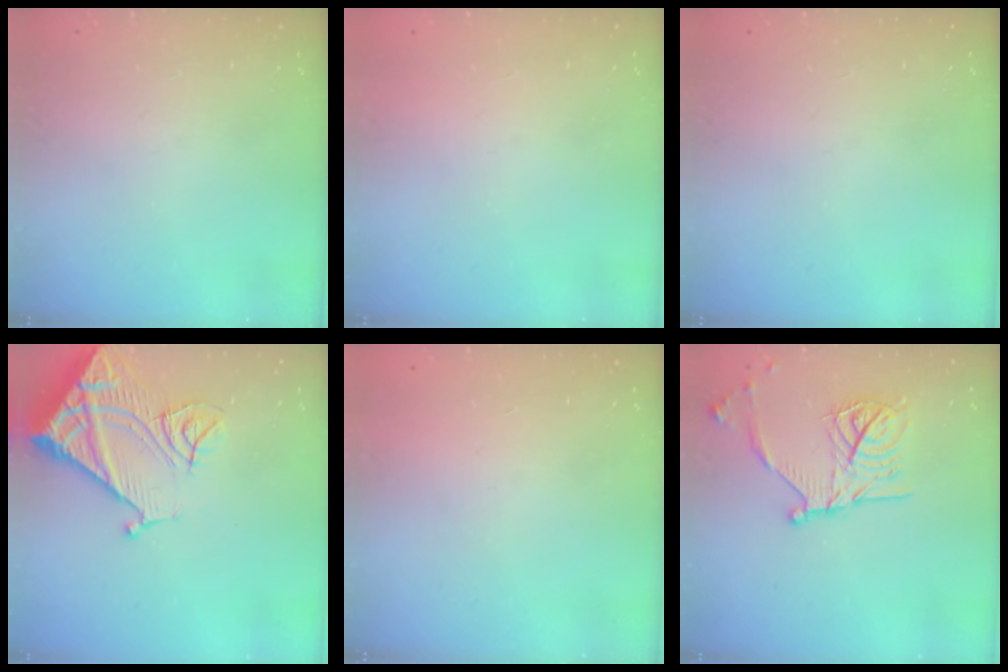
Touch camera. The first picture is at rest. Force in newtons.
{"total": 1.5, "press": 1.5, "slide": 0.1}
{"total": 0.0}
{"total": 18.4, "press": 18.3, "slide": 2.4}
{"total": 1.7, "press": 1.7, "slide": 0.1}
{"total": 18.2, "press": 18.2, "slide": 1.2}